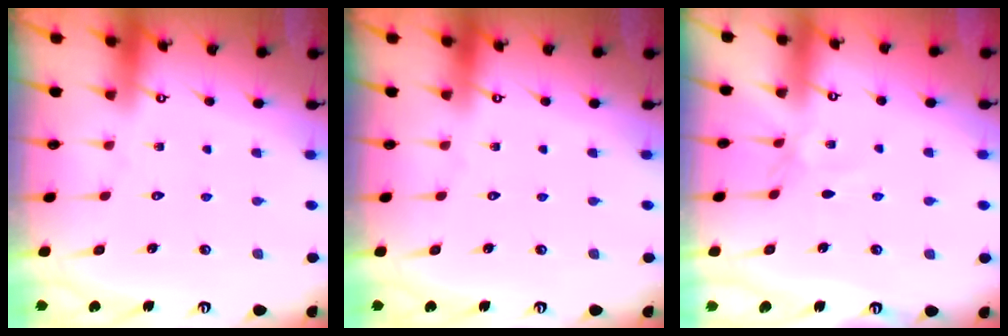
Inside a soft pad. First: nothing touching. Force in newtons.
{"total": 0.0}
{"total": 1.7, "press": 1.7, "slide": 0.5}